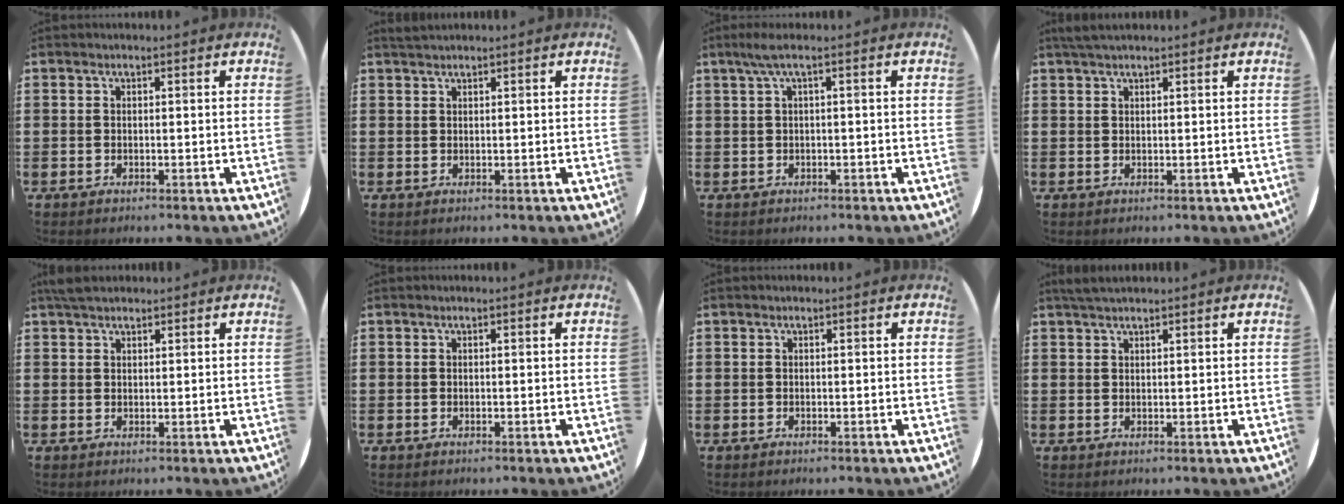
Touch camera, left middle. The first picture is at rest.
{"total": 0.9, "force": [0.9, -0.1, 0.1], "torque": [-0.004, 0.001, 0.017]}
{"total": 2.0, "force": [0.3, 0.0, 2.0], "torque": [-0.042, -0.002, 0.002]}
{"total": 1.4, "force": [1.3, 0.1, 0.6], "torque": [-0.015, 0.002, 0.024]}
{"total": 2.3, "force": [2.0, 0.8, 0.7], "torque": [-0.010, 0.003, 0.038]}
{"total": 0.0}
{"total": 0.0}
{"total": 1.7, "force": [1.5, 0.1, 0.6], "torque": [-0.014, 0.003, 0.029]}